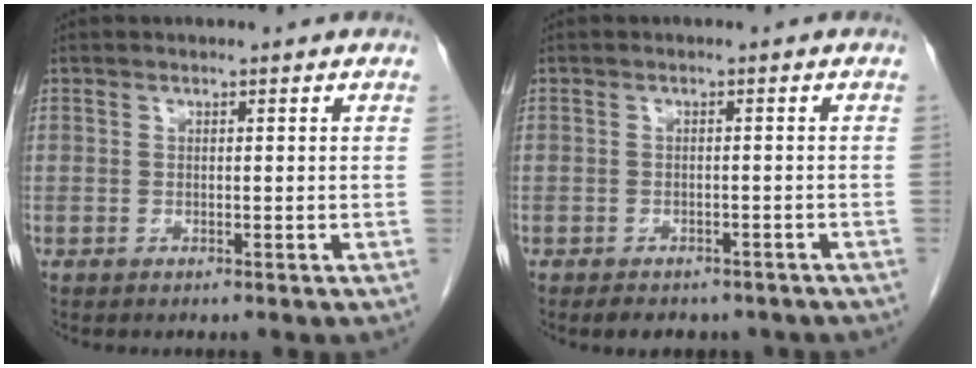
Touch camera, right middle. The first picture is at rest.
{"total": 6.7, "force": [-5.4, 3.0, 2.5], "torque": [-0.029, 0.004, -0.059]}